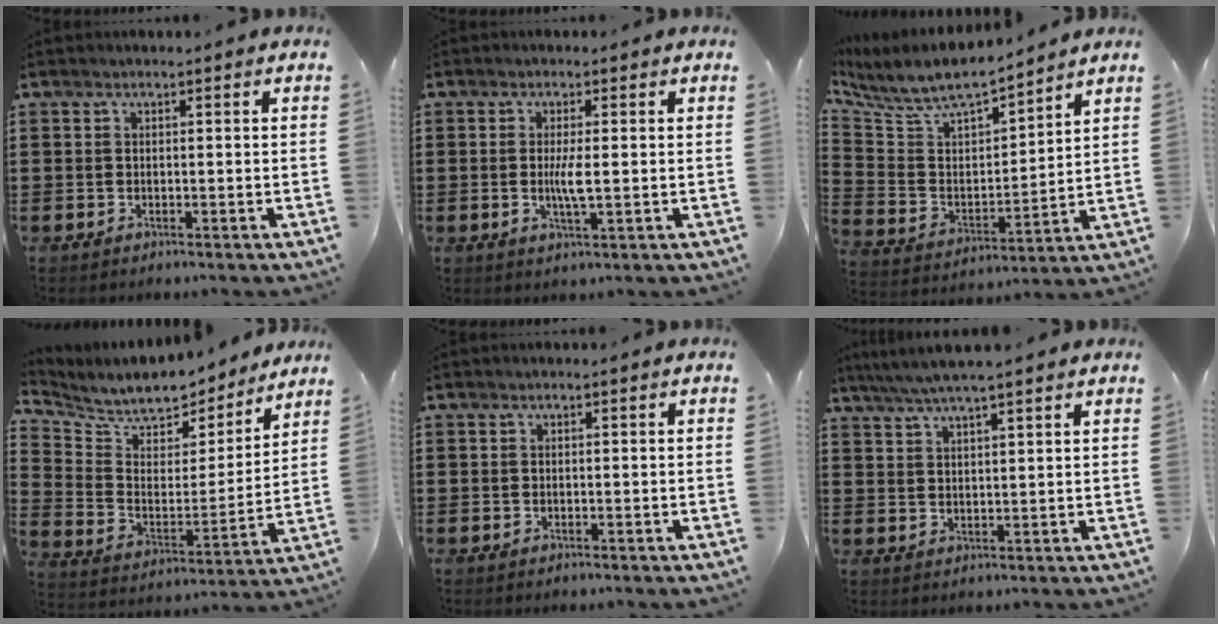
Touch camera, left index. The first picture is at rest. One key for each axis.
{"total": 3.7, "fx": 0.0, "fy": 0.5, "fz": 3.7, "tx": -0.074, "ty": -0.005, "tz": -0.004}
{"total": 7.9, "fx": 7.1, "fy": 1.7, "fz": 3.0, "tx": -0.094, "ty": -0.048, "tz": 0.120}
{"total": 7.6, "fx": 7.2, "fy": 2.1, "fz": 1.3, "tx": -0.070, "ty": -0.053, "tz": 0.123}
{"total": 0.0}
{"total": 4.5, "fx": 3.8, "fy": -0.1, "fz": 2.3, "tx": -0.054, "ty": -0.010, "tz": 0.068}